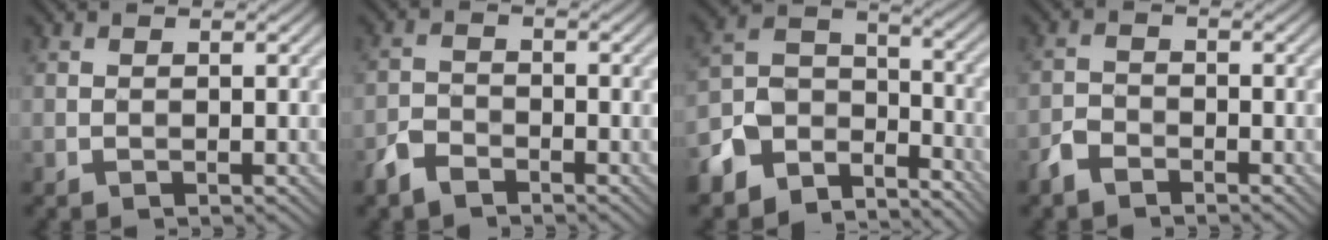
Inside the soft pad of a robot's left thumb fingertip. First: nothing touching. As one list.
[{"total": 3.5, "force": [-2.7, 1.6, 1.4], "torque": [-0.032, -0.004, -0.065]}, {"total": 10.7, "force": [-8.2, 5.9, 3.7], "torque": [-0.080, -0.011, -0.162]}, {"total": 2.8, "force": [-2.3, 1.3, 1.1], "torque": [-0.023, -0.002, -0.055]}]